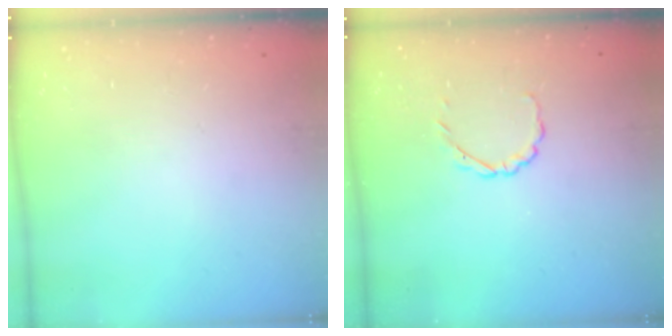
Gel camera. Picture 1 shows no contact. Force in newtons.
{"total": 2.3, "press": 2.1, "slide": 0.8}